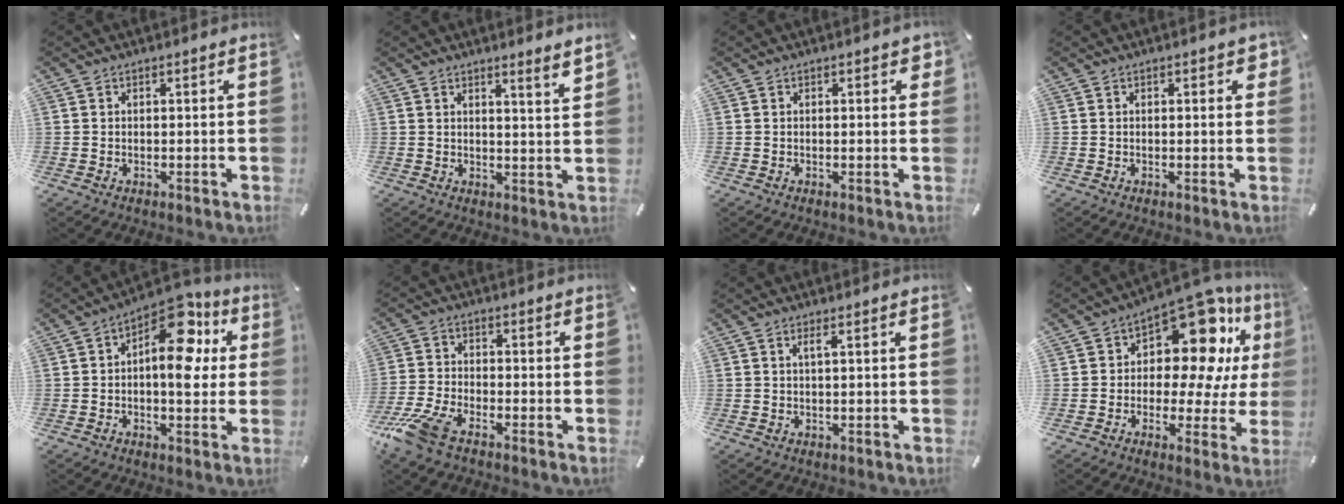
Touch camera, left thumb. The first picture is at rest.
{"total": 3.6, "force": [3.2, -0.7, 1.6], "torque": [-0.029, -0.027, 0.053]}
{"total": 1.5, "force": [0.3, 0.6, 1.3], "torque": [-0.011, -0.002, 0.001]}
{"total": 1.6, "force": [0.4, 0.7, 1.4], "torque": [-0.012, -0.001, 0.001]}
{"total": 14.1, "force": [4.3, 7.2, 11.3], "torque": [-0.141, -0.034, 0.070]}
{"total": 9.2, "force": [-6.4, 3.5, 5.5], "torque": [-0.126, 0.015, -0.123]}
{"total": 1.7, "force": [0.6, 0.1, 1.6], "torque": [-0.033, 0.001, 0.009]}
{"total": 16.6, "force": [7.8, 9.2, 11.5], "torque": [-0.161, -0.065, 0.132]}